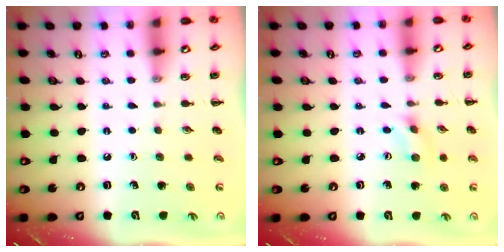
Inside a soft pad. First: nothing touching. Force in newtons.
{"total": 2.8, "press": 2.6, "slide": 1.0}